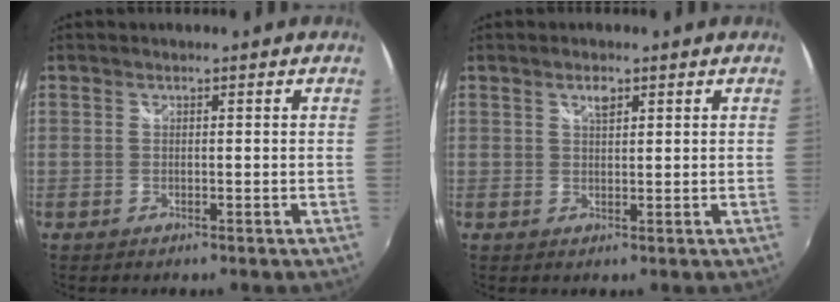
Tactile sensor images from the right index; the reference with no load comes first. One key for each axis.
{"total": 2.2, "fx": 1.3, "fy": 1.0, "fz": 1.5, "tx": -0.023, "ty": 0.003, "tz": 0.021}